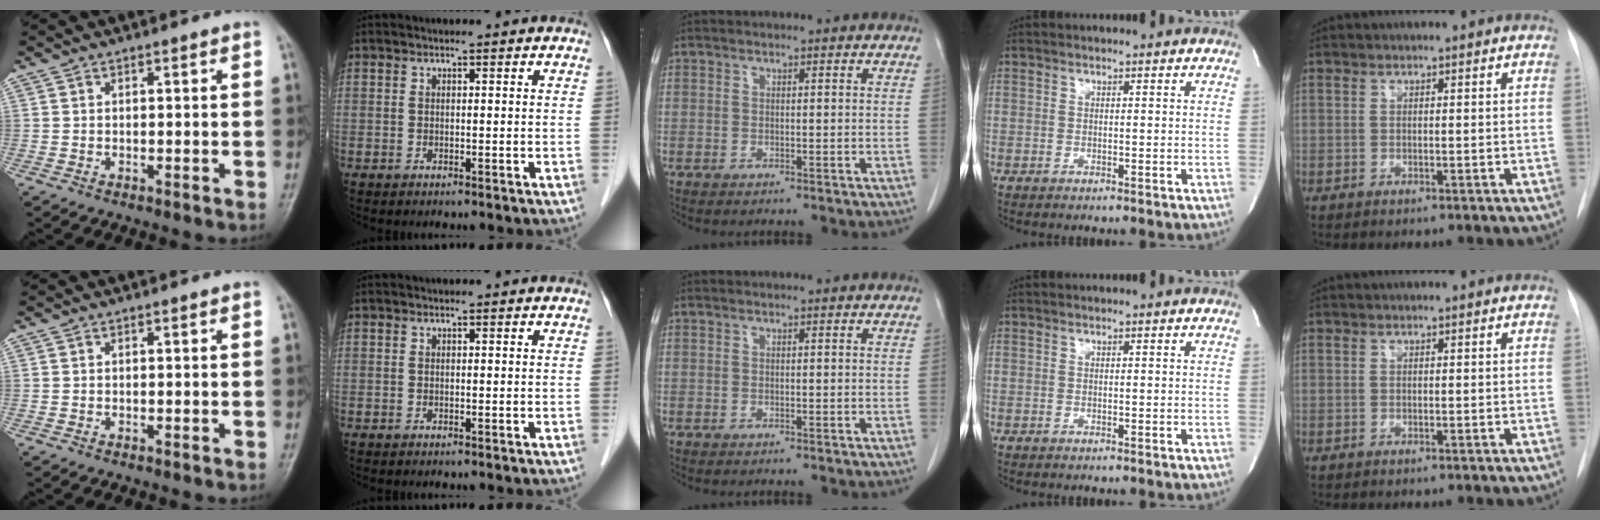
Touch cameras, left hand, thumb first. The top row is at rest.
{}